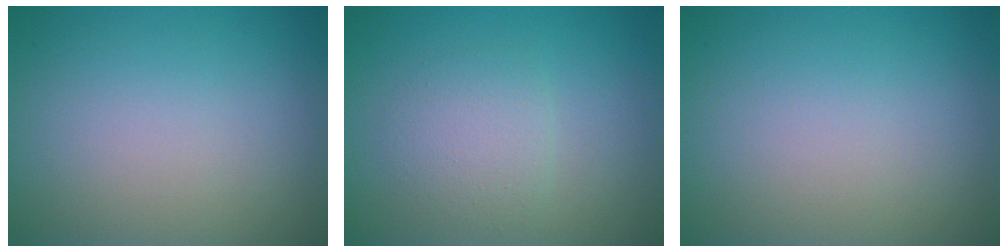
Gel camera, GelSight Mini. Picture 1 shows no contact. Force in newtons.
{"total": 2.3, "press": 2.3, "slide": 0.1}
{"total": 0.0}